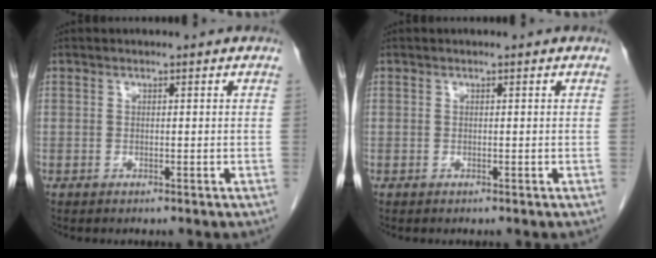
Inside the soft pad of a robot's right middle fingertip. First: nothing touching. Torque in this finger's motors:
{"motor_torque": [0.00, 0.00, 0.00, 0.00]}